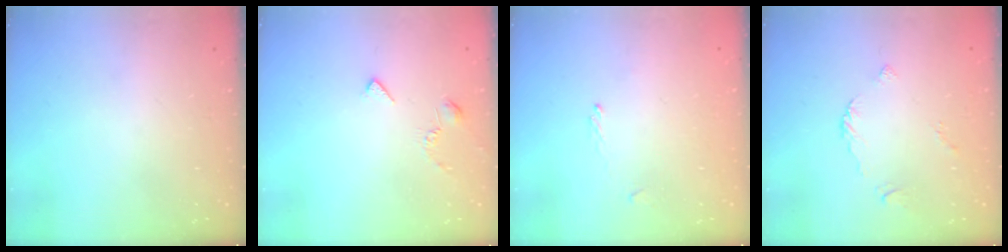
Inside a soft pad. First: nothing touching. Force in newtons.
{"total": 3.0, "press": 2.9, "slide": 0.7}
{"total": 1.1, "press": 1.0, "slide": 0.5}
{"total": 3.0, "press": 3.0, "slide": 0.4}